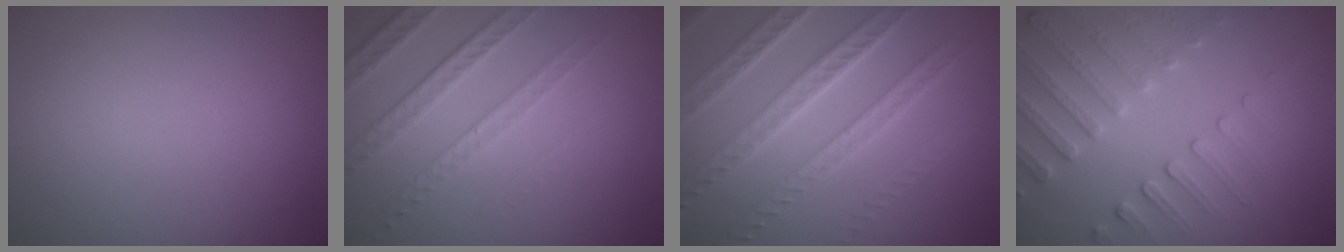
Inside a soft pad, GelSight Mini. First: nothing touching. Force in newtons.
{"total": 4.6, "press": 3.3, "slide": 3.2}
{"total": 8.2, "press": 5.8, "slide": 5.8}
{"total": 4.7, "press": 3.7, "slide": 3.0}